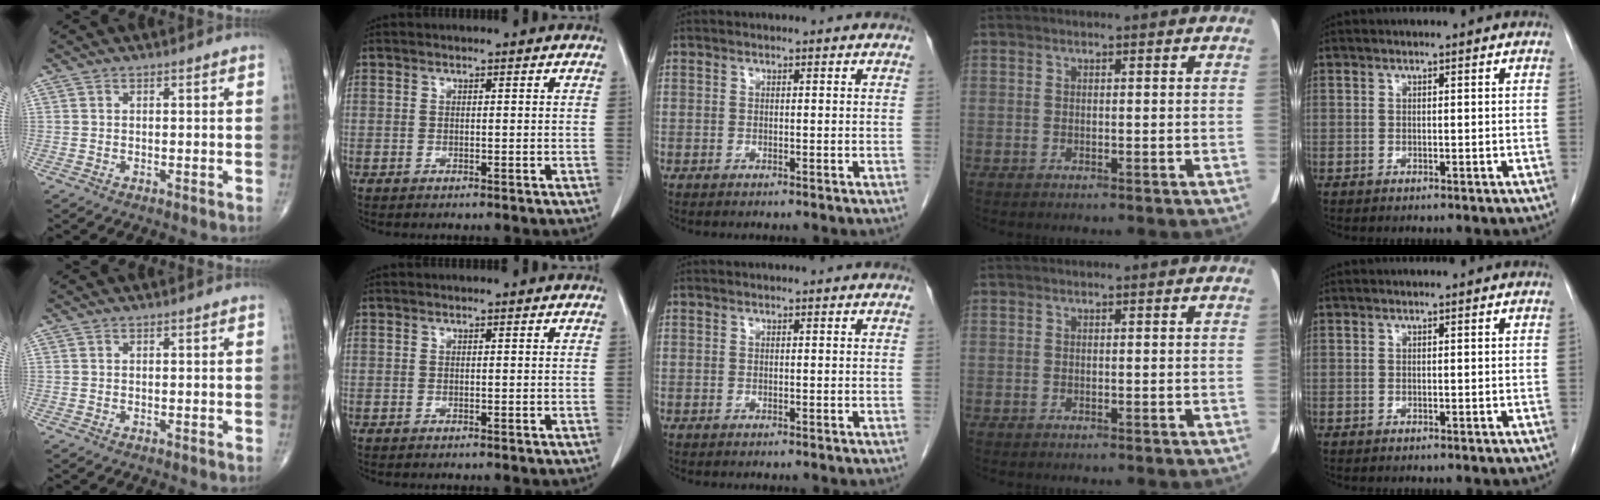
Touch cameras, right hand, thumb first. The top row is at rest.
{}